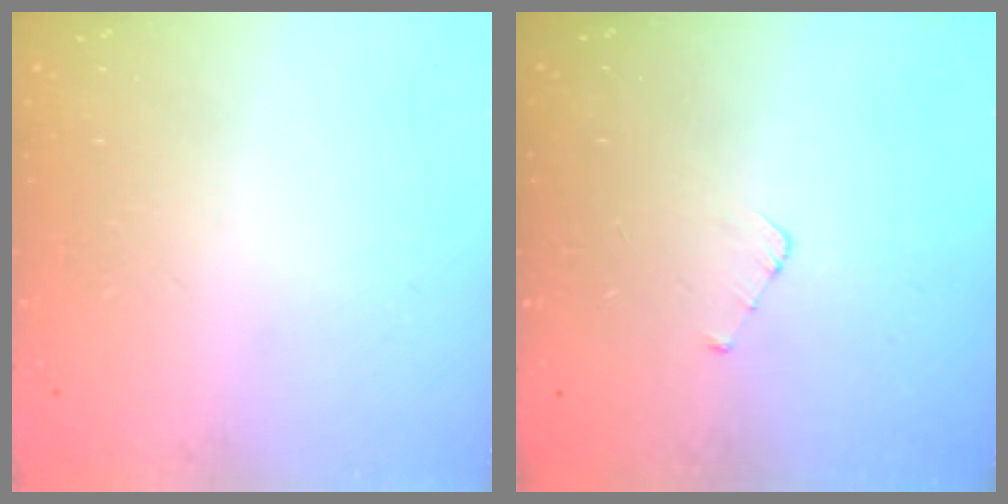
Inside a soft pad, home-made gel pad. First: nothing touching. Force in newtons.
{"total": 2.9, "press": 2.9, "slide": 0.2}